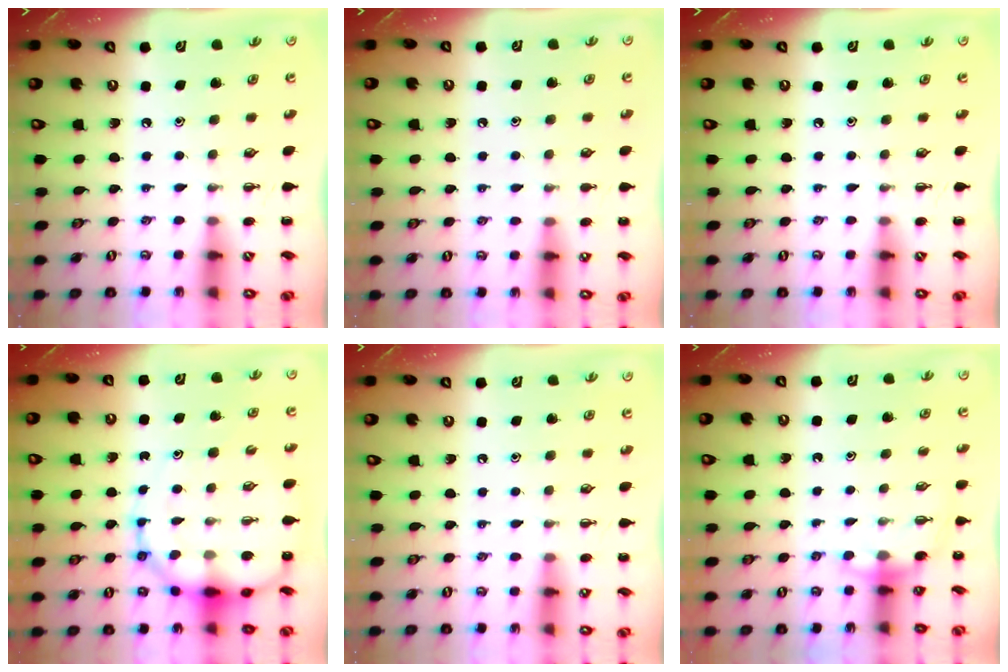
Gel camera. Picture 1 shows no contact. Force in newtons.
{"total": 3.3, "press": 3.1, "slide": 1.2}
{"total": 0.0}
{"total": 14.1, "press": 13.5, "slide": 4.1}
{"total": 3.6, "press": 3.5, "slide": 1.1}
{"total": 5.6, "press": 5.4, "slide": 1.3}